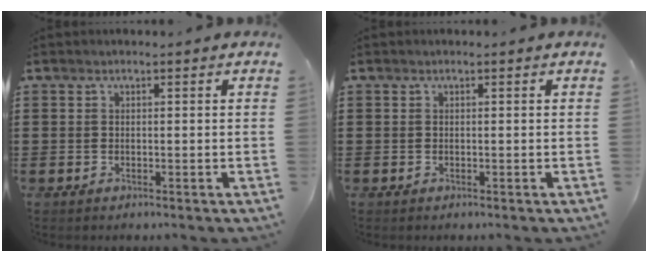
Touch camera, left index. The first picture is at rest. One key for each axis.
{"total": 0.0}